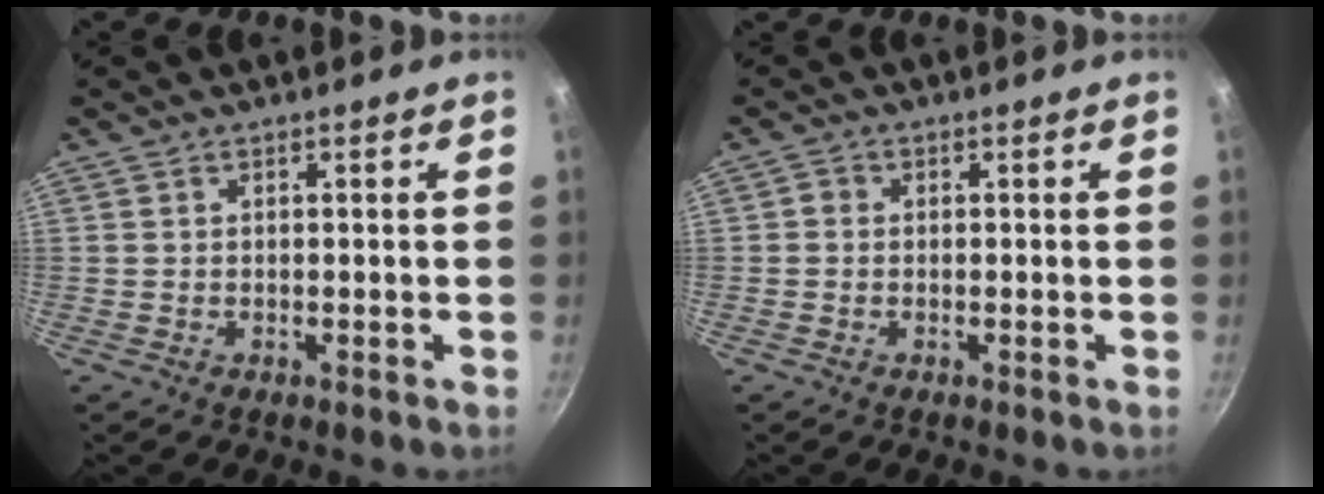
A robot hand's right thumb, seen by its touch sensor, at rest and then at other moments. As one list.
[{"total": 1.2, "force": [-0.2, 1.1, 0.5], "torque": [-0.006, 0.005, -0.007]}]